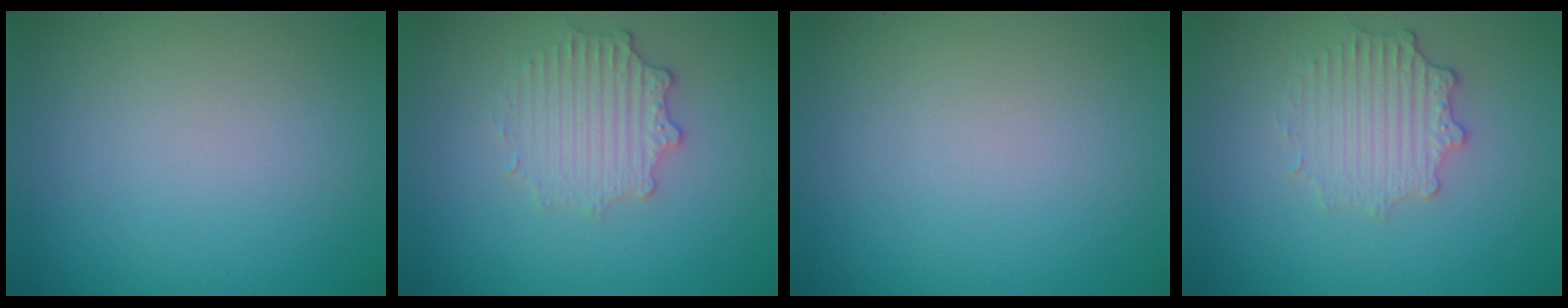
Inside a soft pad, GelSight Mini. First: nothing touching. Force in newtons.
{"total": 2.6, "press": 2.5, "slide": 0.9}
{"total": 0.0}
{"total": 2.6, "press": 2.5, "slide": 0.9}